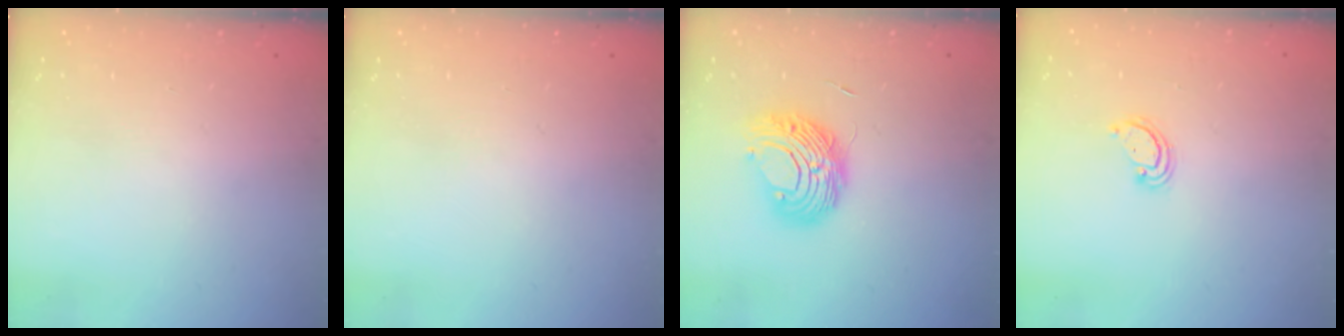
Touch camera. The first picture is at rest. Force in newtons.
{"total": 0.0}
{"total": 9.2, "press": 9.2, "slide": 0.5}
{"total": 2.3, "press": 2.3, "slide": 0.3}